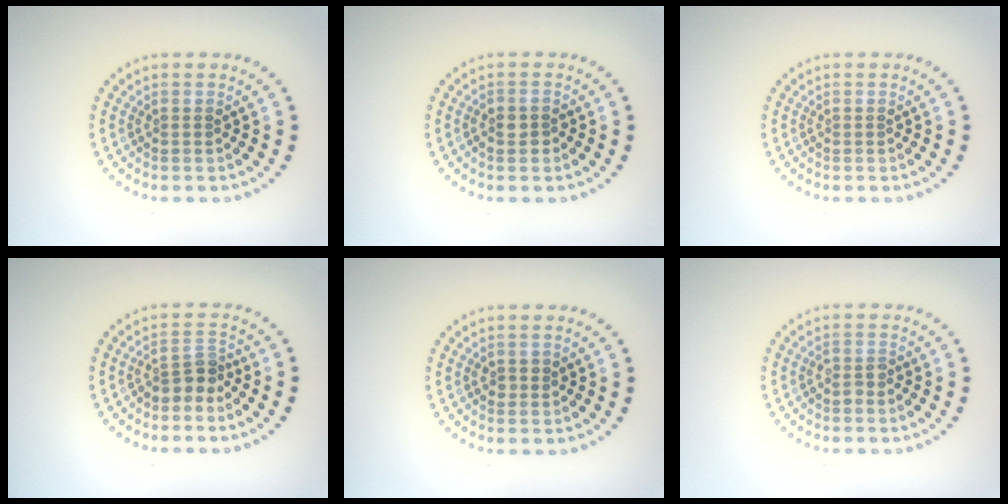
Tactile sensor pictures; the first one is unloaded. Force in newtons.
{"total": 1.5, "press": 1.4, "slide": 0.5}
{"total": 0.0}
{"total": 2.3, "press": 1.8, "slide": 1.5}
{"total": 0.9, "press": 0.9, "slide": 0.0}
{"total": 1.0, "press": 0.8, "slide": 0.6}